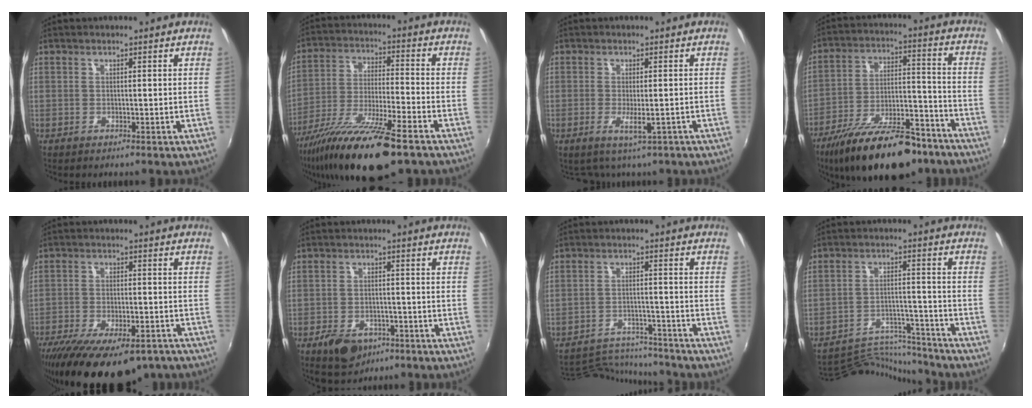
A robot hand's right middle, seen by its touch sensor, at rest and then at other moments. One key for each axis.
{"total": 19.7, "fx": -13.8, "fy": 2.9, "fz": 13.7, "tx": -0.264, "ty": -0.050, "tz": -0.245}
{"total": 3.4, "fx": -1.5, "fy": 1.1, "fz": 2.8, "tx": -0.051, "ty": -0.008, "tz": -0.019}
{"total": 23.2, "fx": -17.0, "fy": 8.4, "fz": 13.4, "tx": -0.236, "ty": -0.016, "tz": -0.252}
{"total": 22.3, "fx": -15.7, "fy": 8.6, "fz": 13.3, "tx": -0.259, "ty": -0.048, "tz": -0.221}
{"total": 8.3, "fx": -5.0, "fy": 5.1, "fz": 4.2, "tx": -0.100, "ty": -0.007, "tz": -0.072}
{"total": 12.5, "fx": -11.9, "fy": 2.6, "fz": 2.7, "tx": -0.076, "ty": 0.014, "tz": -0.175}
{"total": 12.2, "fx": -12.1, "fy": 1.0, "fz": 1.2, "tx": -0.042, "ty": 0.012, "tz": -0.191}